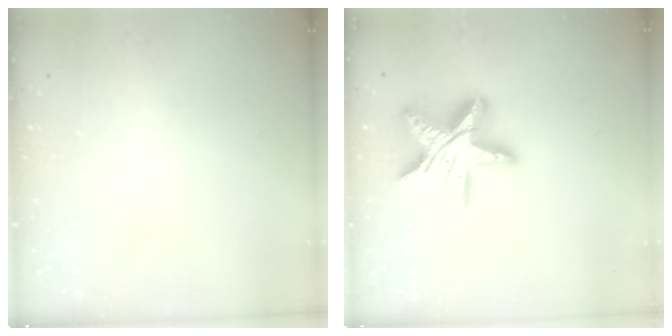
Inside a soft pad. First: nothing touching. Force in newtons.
{"total": 20.0, "press": 19.9, "slide": 1.8}